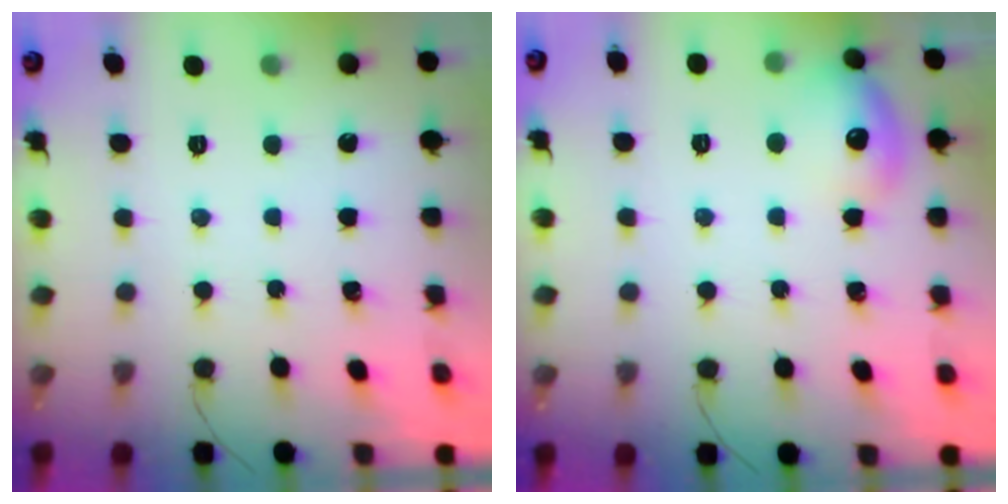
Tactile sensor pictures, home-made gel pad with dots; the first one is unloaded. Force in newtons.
{"total": 11.8, "press": 11.8, "slide": 0.8}